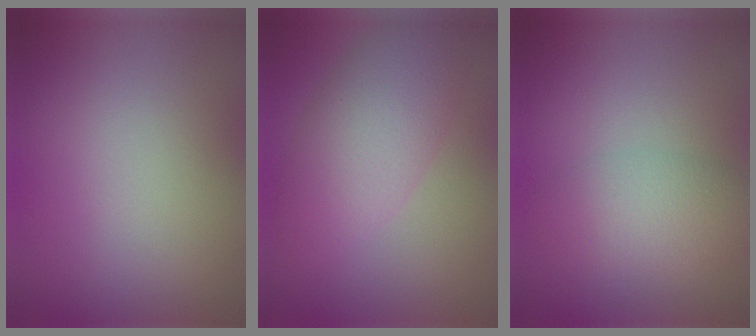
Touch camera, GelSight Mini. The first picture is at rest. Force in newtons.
{"total": 5.5, "press": 5.5, "slide": 0.2}
{"total": 2.4, "press": 2.4, "slide": 0.2}